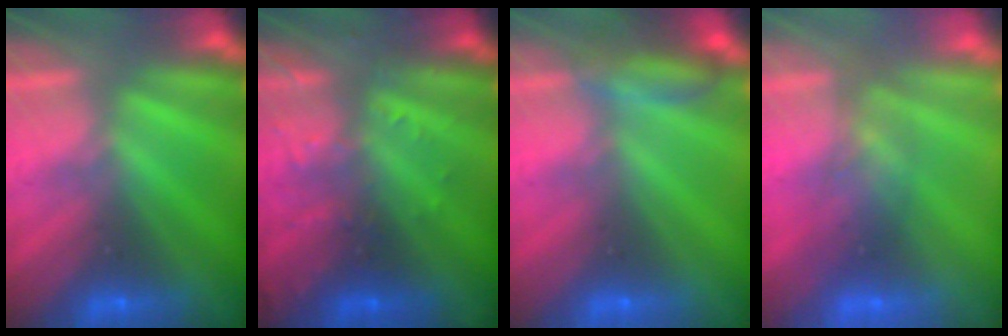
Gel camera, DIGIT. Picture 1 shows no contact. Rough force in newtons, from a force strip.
{"total": 2.9}
{"total": 2.5}
{"total": 2.6}